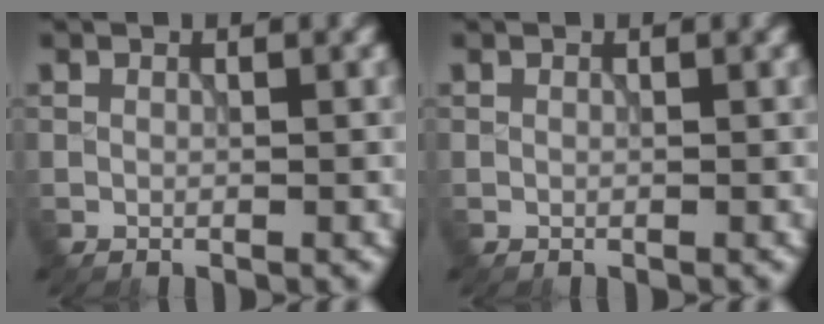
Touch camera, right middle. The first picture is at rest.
{"total": 0.0}